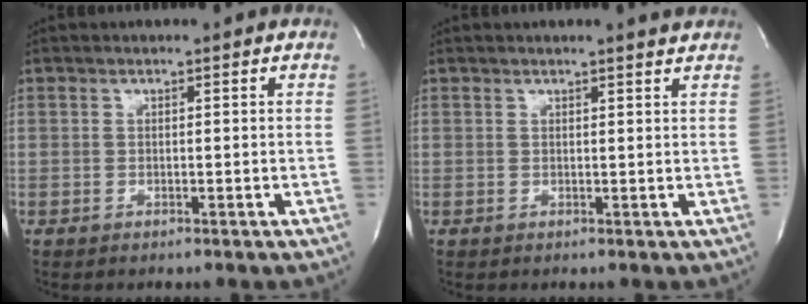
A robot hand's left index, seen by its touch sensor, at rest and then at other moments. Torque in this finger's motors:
{"motor_torque": [0.82, -0.84, 0.39, 0.06]}